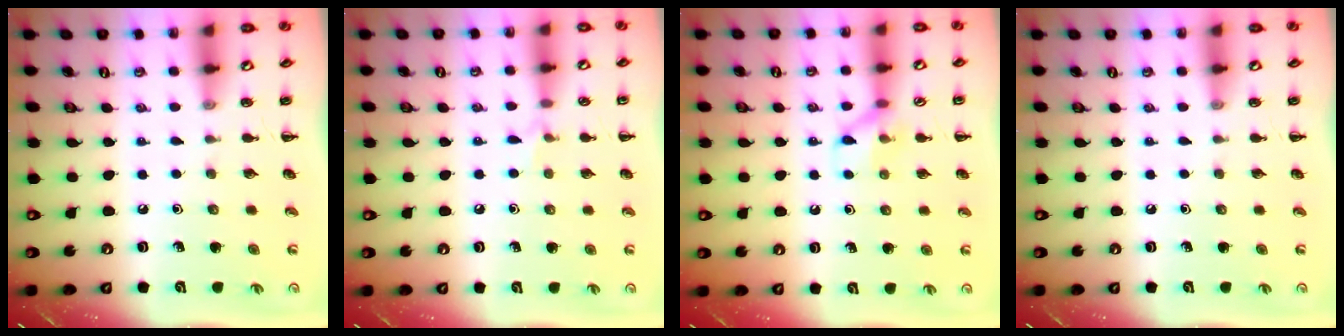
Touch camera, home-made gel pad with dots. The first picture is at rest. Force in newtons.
{"total": 4.4, "press": 4.1, "slide": 1.6}
{"total": 7.7, "press": 7.7, "slide": 0.6}
{"total": 0.0}